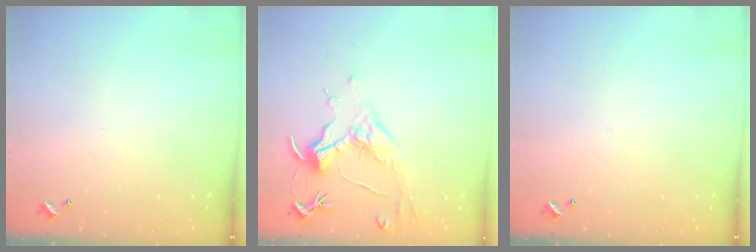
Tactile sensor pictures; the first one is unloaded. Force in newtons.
{"total": 1.6, "press": 1.3, "slide": 0.9}
{"total": 0.0}